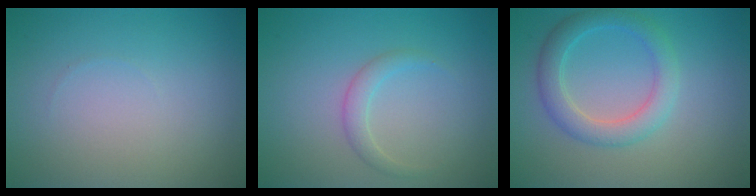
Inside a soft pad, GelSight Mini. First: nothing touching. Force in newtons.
{"total": 1.6, "press": 1.6, "slide": 0.2}
{"total": 3.5, "press": 3.5, "slide": 0.2}